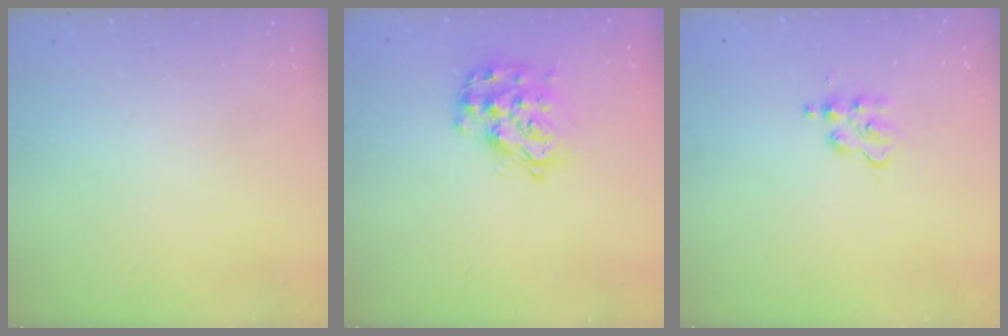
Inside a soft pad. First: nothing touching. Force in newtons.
{"total": 14.9, "press": 14.8, "slide": 1.0}
{"total": 3.1, "press": 3.1, "slide": 0.5}